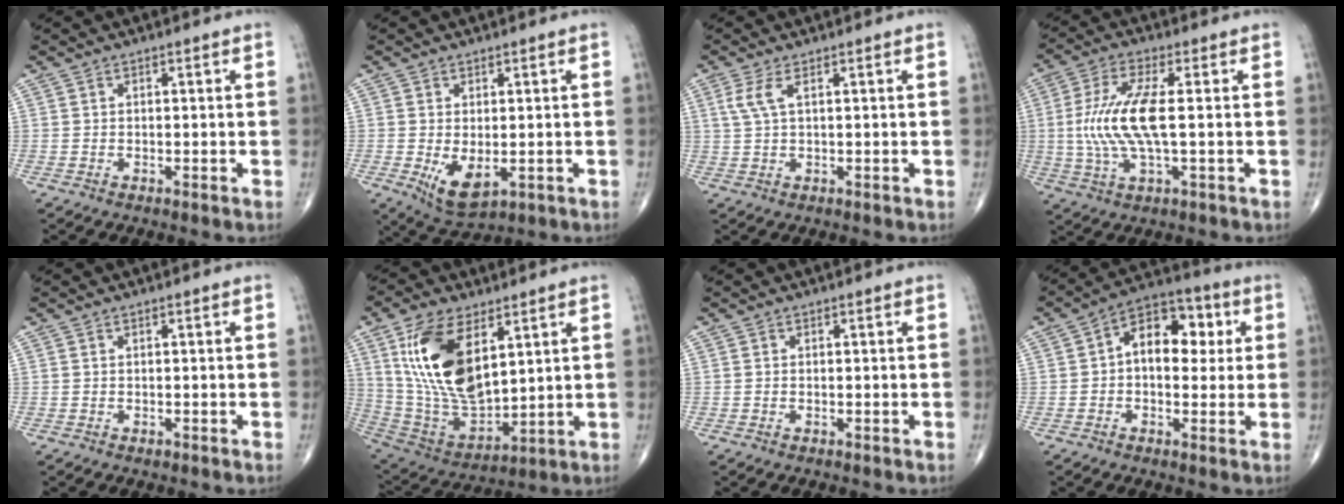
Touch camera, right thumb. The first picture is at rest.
{"total": 6.1, "force": [-1.0, 3.1, 5.2], "torque": [-0.085, -0.016, -0.002]}
{"total": 3.3, "force": [1.3, 0.9, 2.9], "torque": [-0.081, 0.006, 0.032]}
{"total": 11.4, "force": [0.2, 3.2, 10.9], "torque": [-0.254, 0.004, 0.005]}
{"total": 0.0}
{"total": 19.7, "force": [7.2, 9.9, 15.5], "torque": [-0.283, -0.031, 0.149]}
{"total": 0.0}
{"total": 11.8, "force": [1.7, 7.6, 8.9], "torque": [-0.094, 0.027, 0.016]}